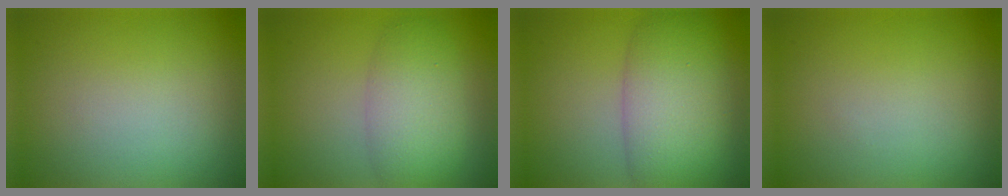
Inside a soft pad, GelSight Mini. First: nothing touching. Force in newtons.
{"total": 5.0, "press": 5.0, "slide": 0.1}
{"total": 7.7, "press": 7.7, "slide": 0.3}
{"total": 0.0}